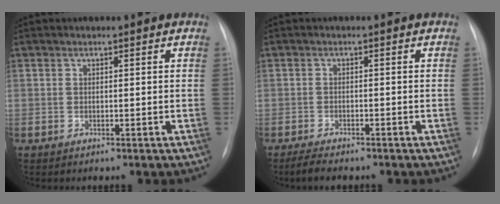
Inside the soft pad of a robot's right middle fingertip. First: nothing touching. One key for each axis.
{"total": 3.8, "fx": -3.1, "fy": 0.9, "fz": 2.0, "tx": -0.038, "ty": -0.010, "tz": -0.045}